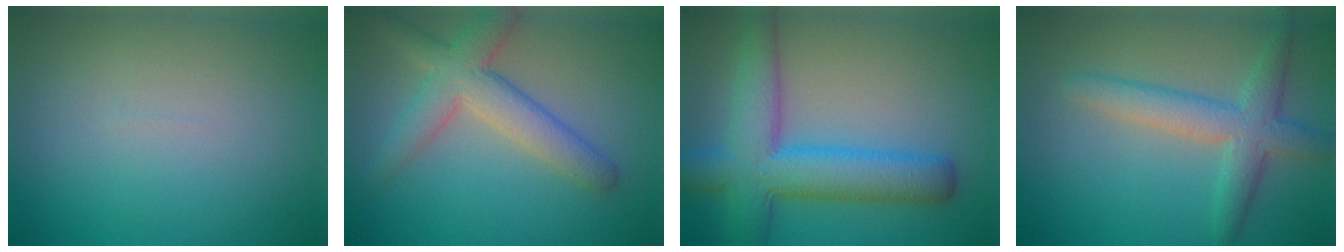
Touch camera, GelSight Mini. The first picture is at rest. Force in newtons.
{"total": 5.1, "press": 5.0, "slide": 0.3}
{"total": 8.1, "press": 8.1, "slide": 0.3}
{"total": 4.4, "press": 4.4, "slide": 0.3}